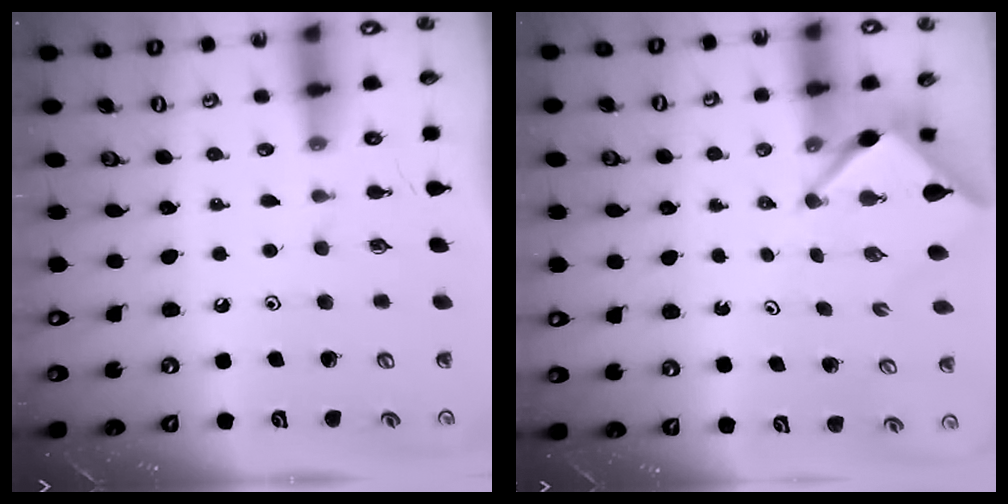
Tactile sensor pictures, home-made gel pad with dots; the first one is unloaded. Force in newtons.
{"total": 2.8, "press": 2.8, "slide": 0.2}